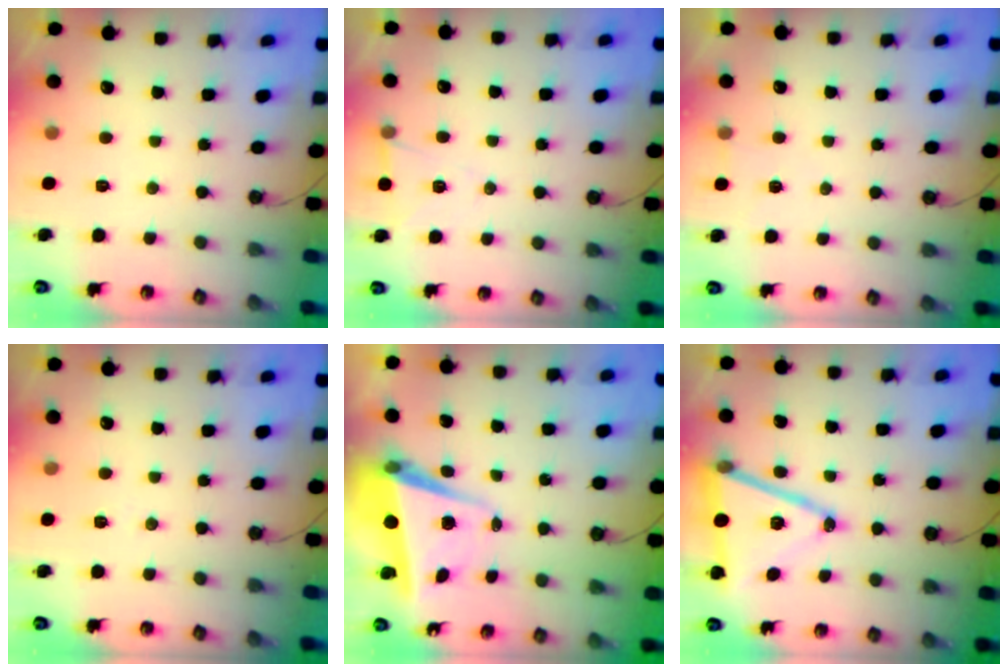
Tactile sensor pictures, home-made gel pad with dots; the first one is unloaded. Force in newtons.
{"total": 6.9, "press": 5.3, "slide": 4.5}
{"total": 5.0, "press": 2.7, "slide": 4.2}
{"total": 5.4, "press": 3.1, "slide": 4.5}
{"total": 6.3, "press": 6.2, "slide": 0.9}
{"total": 16.0, "press": 15.6, "slide": 3.6}